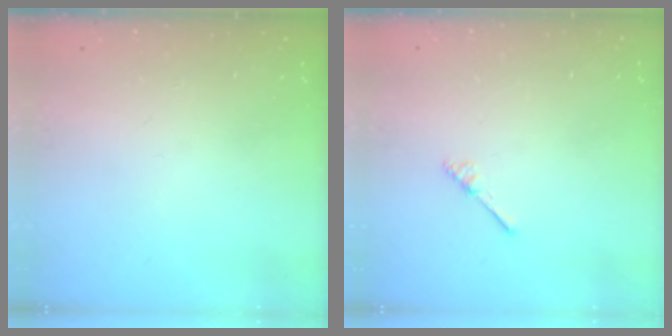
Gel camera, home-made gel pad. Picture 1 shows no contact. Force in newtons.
{"total": 3.0, "press": 3.0, "slide": 0.3}